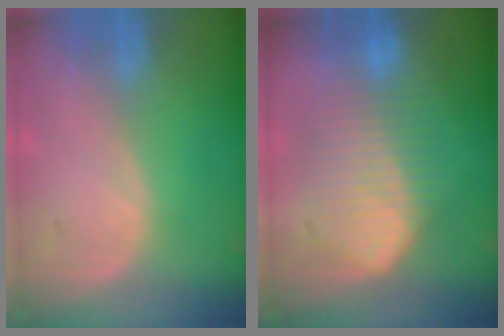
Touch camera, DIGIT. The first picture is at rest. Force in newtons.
{"total": 9.5, "press": 9.5, "slide": 0.3}